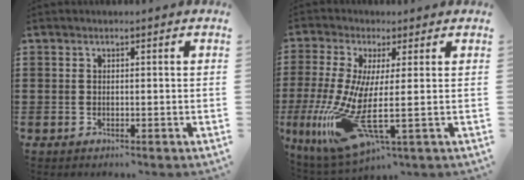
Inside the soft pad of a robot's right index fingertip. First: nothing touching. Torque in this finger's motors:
{"motor_torque": [2.14, 0.00, 1.05, 0.21]}